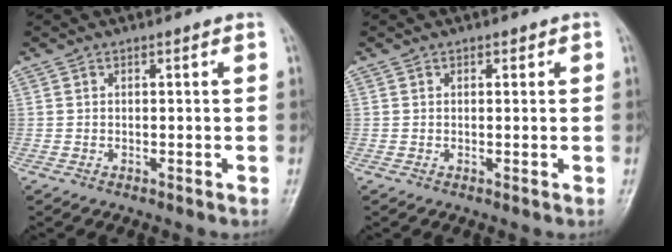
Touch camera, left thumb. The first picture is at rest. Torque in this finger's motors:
{"motor_torque": [0.04, 0.00, -0.31, 0.11, -0.06]}